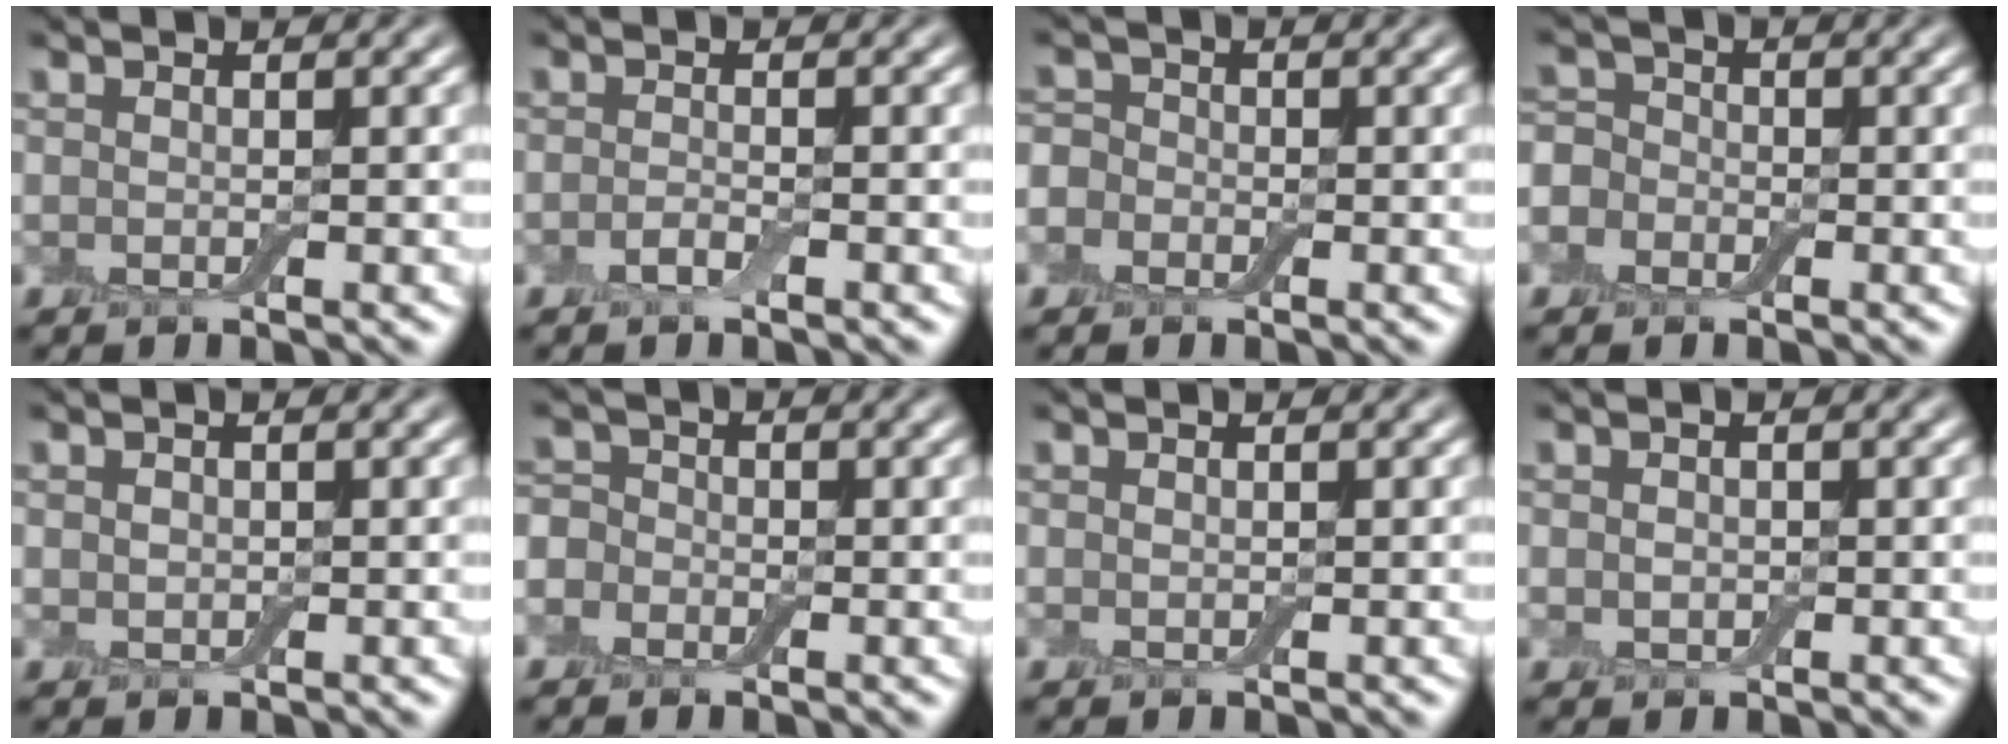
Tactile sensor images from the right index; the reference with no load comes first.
{"total": 0.9, "force": [-0.5, 0.2, 0.7], "torque": [-0.018, 0.003, -0.012]}
{"total": 2.7, "force": [-1.2, 2.3, 0.8], "torque": [-0.005, 0.015, -0.044]}
{"total": 4.1, "force": [-2.0, 3.4, 1.3], "torque": [-0.012, 0.017, -0.061]}
{"total": 0.8, "force": [0.3, 0.7, 0.1], "torque": [0.005, 0.001, 0.001]}
{"total": 3.5, "force": [-1.6, 2.9, 1.1], "torque": [-0.008, 0.018, -0.054]}
{"total": 0.0}
{"total": 1.0, "force": [0.2, 0.9, 0.4], "torque": [0.003, 0.004, -0.004]}